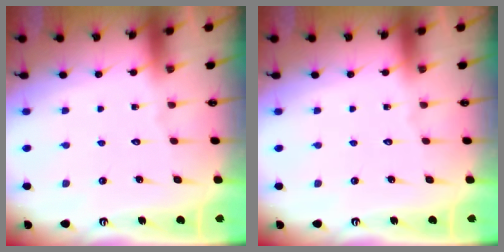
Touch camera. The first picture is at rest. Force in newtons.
{"total": 0.0}